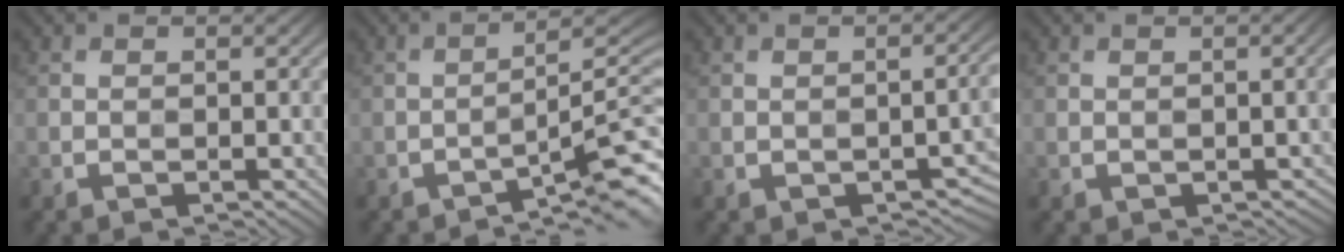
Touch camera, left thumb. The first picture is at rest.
{"total": 7.5, "force": [-4.5, 1.0, 5.9], "torque": [-0.084, 0.015, -0.070]}
{"total": 3.3, "force": [-1.2, 1.4, 2.7], "torque": [-0.035, 0.000, -0.008]}
{"total": 1.7, "force": [-0.4, 0.8, 1.4], "torque": [-0.013, -0.002, 0.005]}